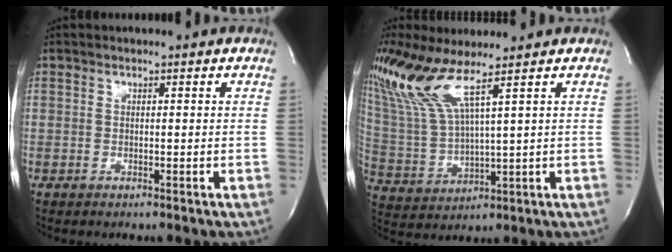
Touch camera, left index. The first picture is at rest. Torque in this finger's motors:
{"motor_torque": [-0.61, 0.13, 0.46, 0.21]}